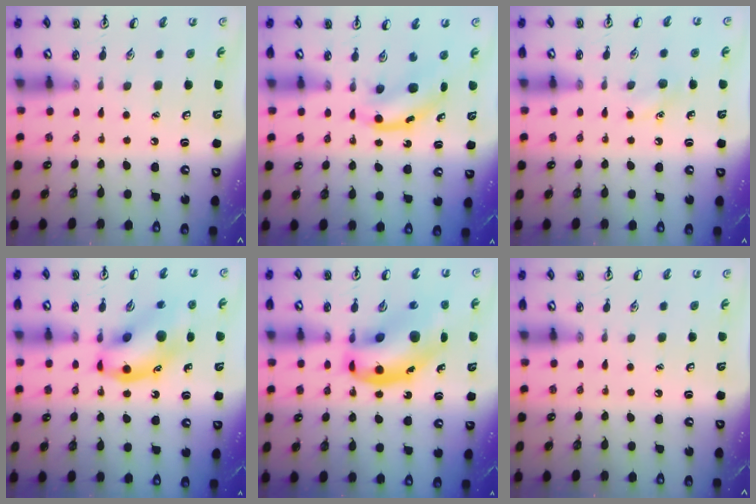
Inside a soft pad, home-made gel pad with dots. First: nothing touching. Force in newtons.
{"total": 3.7, "press": 3.6, "slide": 1.0}
{"total": 5.4, "press": 5.1, "slide": 1.6}
{"total": 13.1, "press": 12.8, "slide": 2.7}
{"total": 16.2, "press": 15.6, "slide": 4.3}
{"total": 0.0}